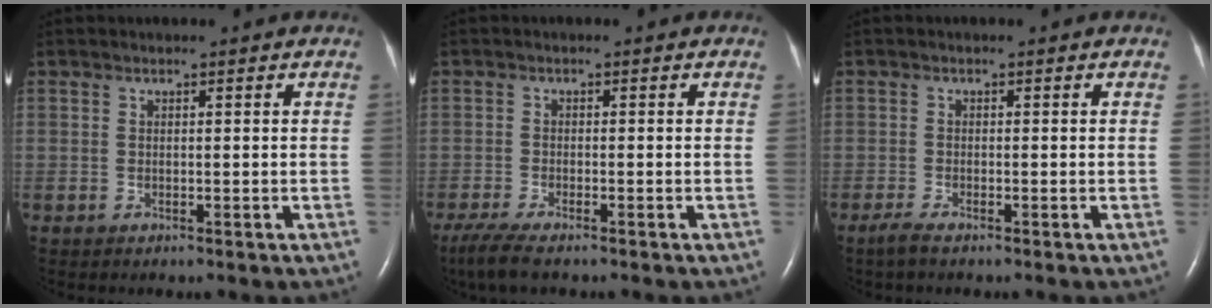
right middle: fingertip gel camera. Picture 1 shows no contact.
{"total": 5.1, "force": [-3.9, 0.7, 3.2], "torque": [-0.065, -0.015, -0.068]}
{"total": 1.6, "force": [-1.3, 0.0, 1.0], "torque": [-0.031, -0.007, -0.029]}